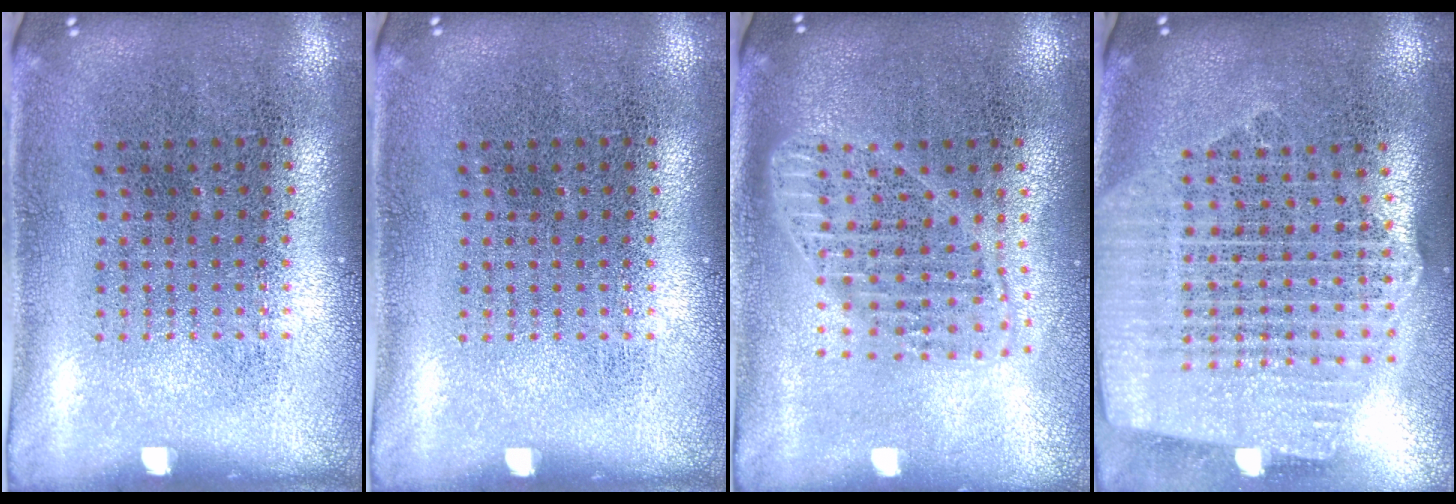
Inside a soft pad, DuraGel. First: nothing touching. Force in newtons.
{"total": 0.0}
{"total": 1.8, "press": 1.5, "slide": 0.9}
{"total": 2.6, "press": 2.2, "slide": 1.3}